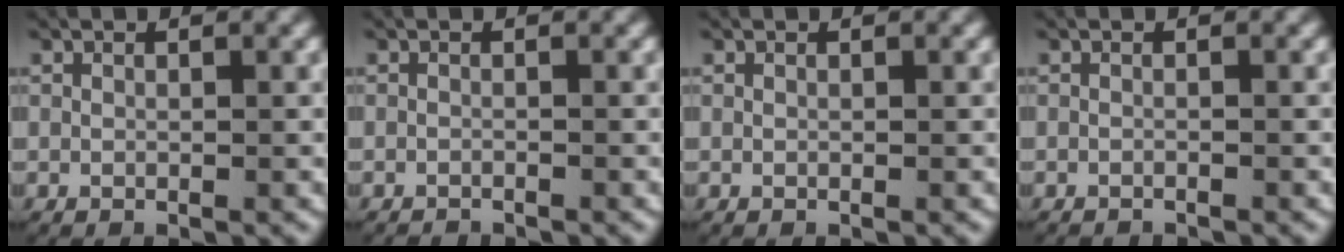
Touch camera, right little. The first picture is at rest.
{"total": 0.7, "force": [-0.7, -0.1, -0.1], "torque": [-0.004, -0.008, -0.010]}
{"total": 0.0}
{"total": 0.7, "force": [-0.6, -0.1, -0.1], "torque": [-0.005, -0.008, -0.007]}